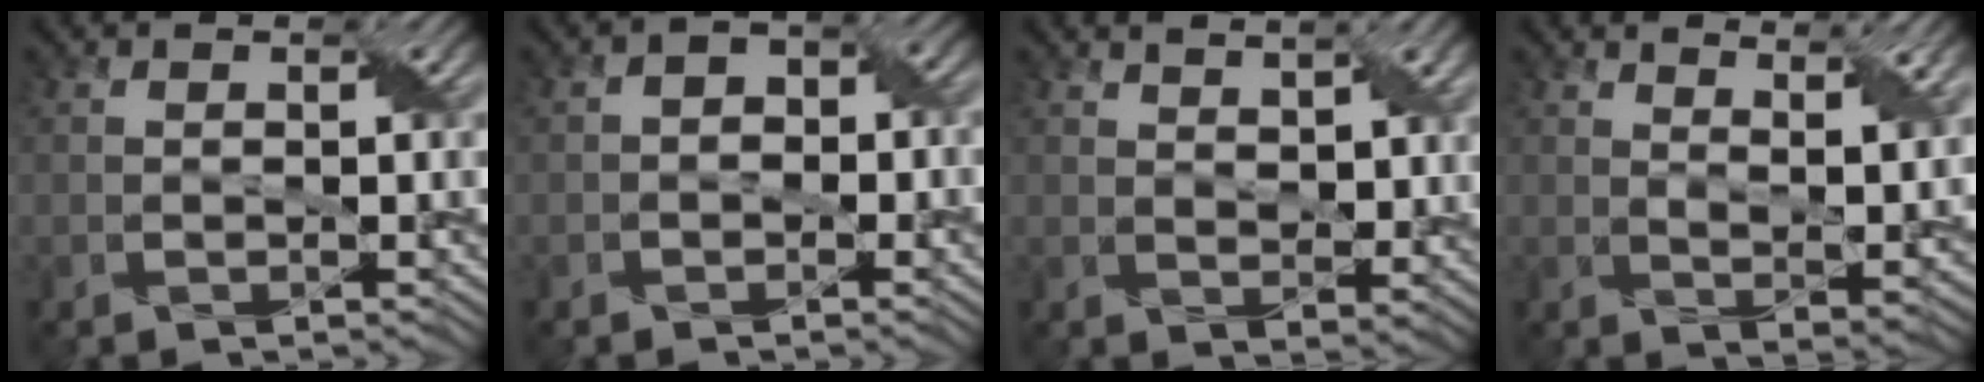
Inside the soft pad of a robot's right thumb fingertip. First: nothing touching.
{"total": 2.7, "force": [-0.7, 2.0, 1.7], "torque": [-0.029, 0.001, -0.017]}
{"total": 3.9, "force": [2.7, 1.6, 2.4], "torque": [-0.047, -0.004, 0.054]}
{"total": 7.1, "force": [5.1, 1.5, 4.8], "torque": [-0.082, -0.004, 0.081]}